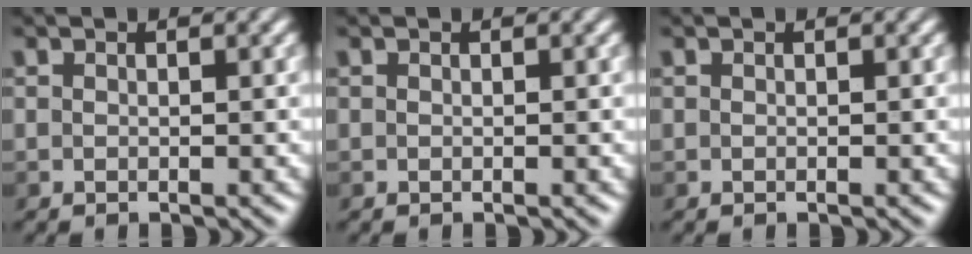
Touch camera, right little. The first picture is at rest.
{"total": 0.0}
{"total": 0.0}